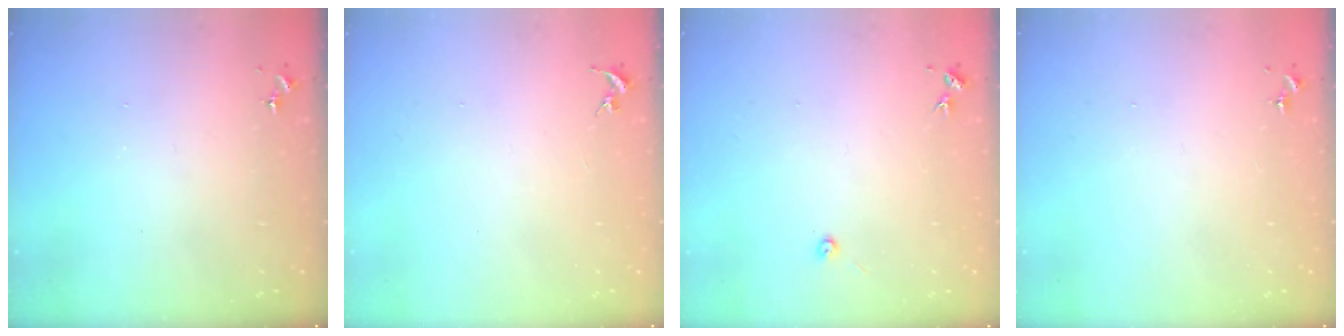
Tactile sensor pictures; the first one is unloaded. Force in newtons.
{"total": 0.0}
{"total": 2.0, "press": 2.0, "slide": 0.3}
{"total": 0.0}